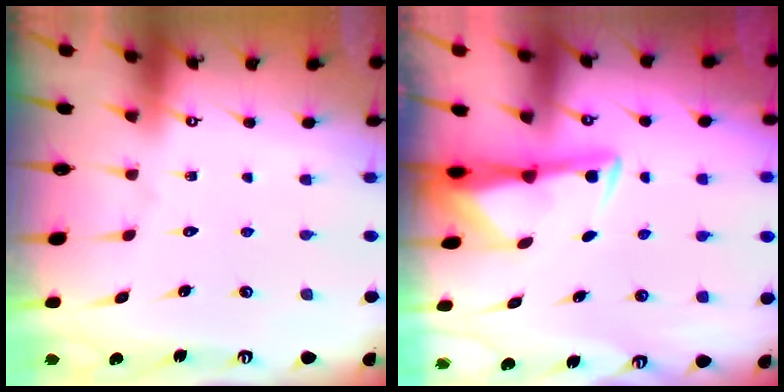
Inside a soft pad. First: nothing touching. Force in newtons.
{"total": 3.0, "press": 3.0, "slide": 0.6}